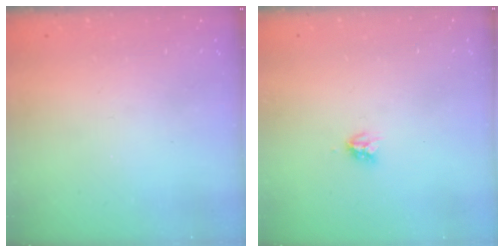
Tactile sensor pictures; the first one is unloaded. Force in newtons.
{"total": 3.7, "press": 3.7, "slide": 0.1}